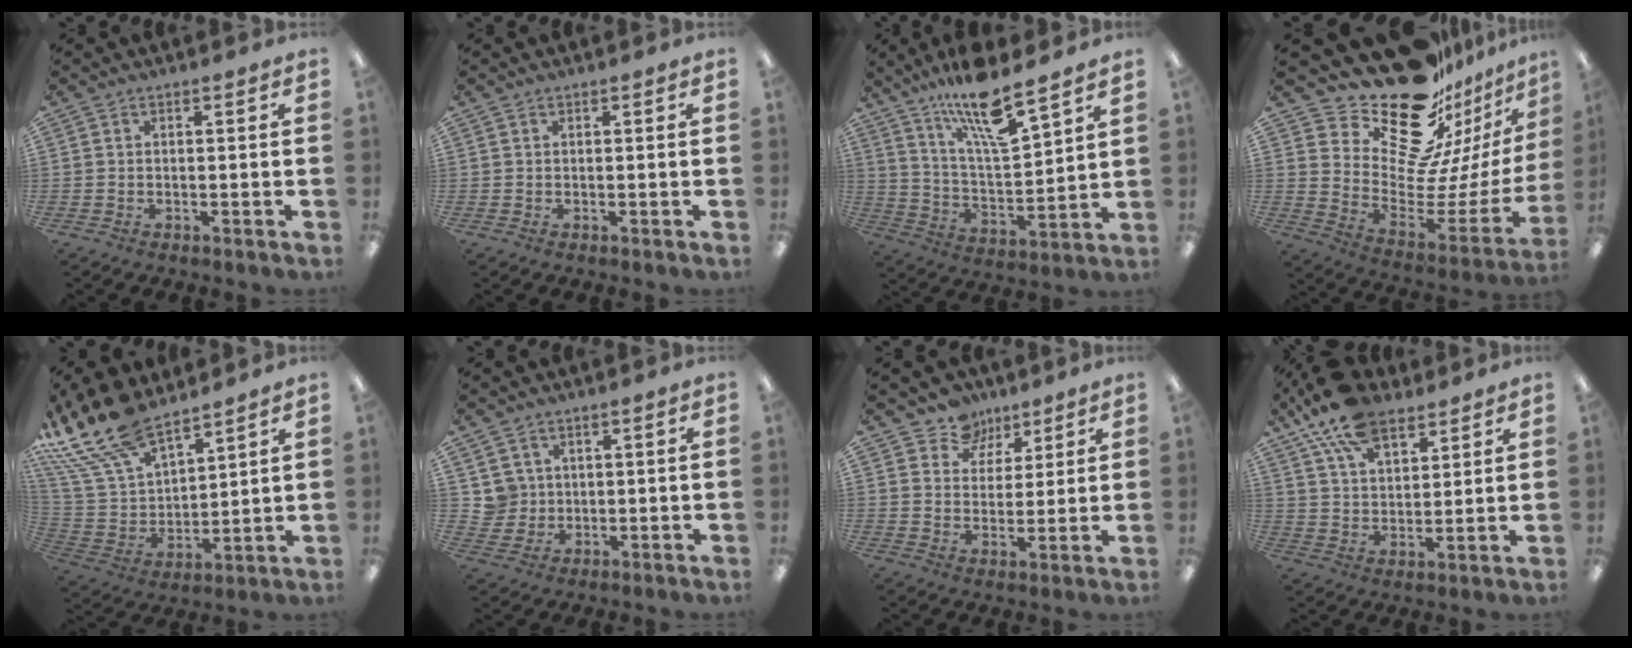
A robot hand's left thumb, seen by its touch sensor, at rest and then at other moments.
{"total": 0.0}
{"total": 15.2, "force": [12.0, 3.1, 8.8], "torque": [-0.155, -0.073, 0.199]}
{"total": 23.7, "force": [18.5, 10.8, 10.0], "torque": [-0.143, -0.160, 0.334]}
{"total": 20.7, "force": [16.0, 8.8, 9.8], "torque": [-0.242, -0.094, 0.293]}
{"total": 4.6, "force": [2.0, 4.2, -0.2], "torque": [-0.001, 0.000, 0.036]}
{"total": 8.8, "force": [6.2, 6.2, 1.0], "torque": [-0.016, -0.046, 0.114]}
{"total": 15.0, "force": [9.7, 7.8, 8.3], "torque": [-0.157, -0.034, 0.182]}